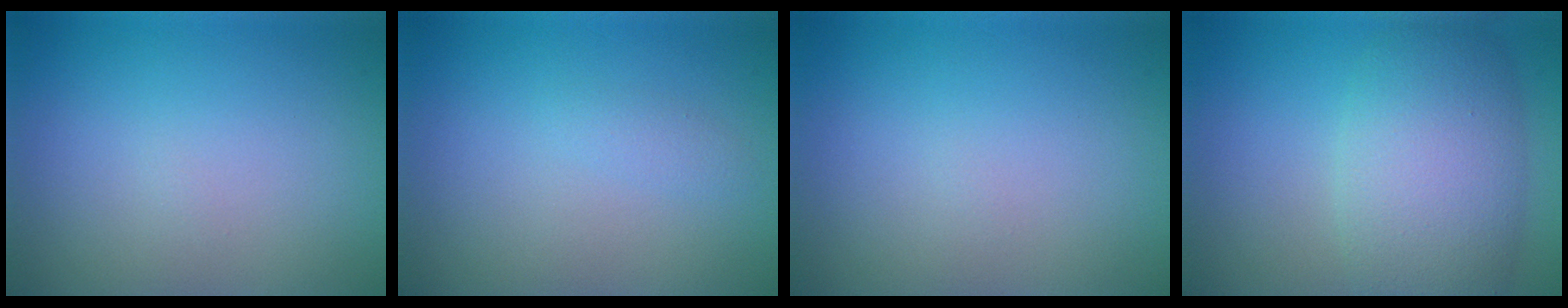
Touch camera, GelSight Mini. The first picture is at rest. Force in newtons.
{"total": 0.8, "press": 0.7, "slide": 0.1}
{"total": 0.0}
{"total": 7.9, "press": 7.9, "slide": 0.4}